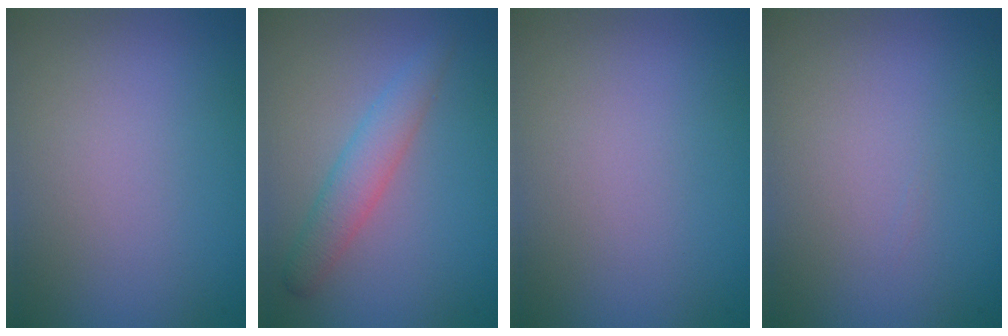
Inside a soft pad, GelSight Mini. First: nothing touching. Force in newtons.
{"total": 2.7, "press": 2.7, "slide": 0.0}
{"total": 0.0}
{"total": 0.0}